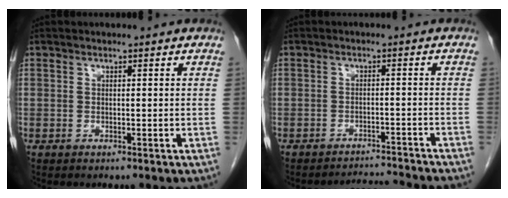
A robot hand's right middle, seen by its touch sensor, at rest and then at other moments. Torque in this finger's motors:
{"motor_torque": [-0.39, -0.23, -0.06, -0.01]}